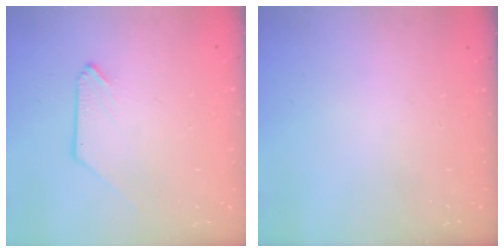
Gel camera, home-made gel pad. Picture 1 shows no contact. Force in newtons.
{"total": 0.0}